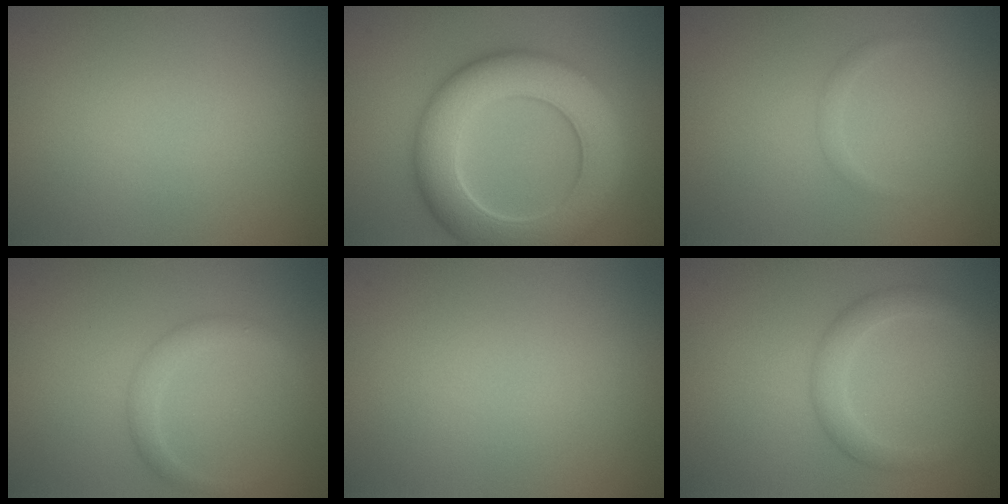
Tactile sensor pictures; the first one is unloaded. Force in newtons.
{"total": 10.0, "press": 10.0, "slide": 0.5}
{"total": 0.7, "press": 0.7, "slide": 0.0}
{"total": 2.1, "press": 2.1, "slide": 0.0}
{"total": 0.0}
{"total": 2.4, "press": 2.4, "slide": 0.1}